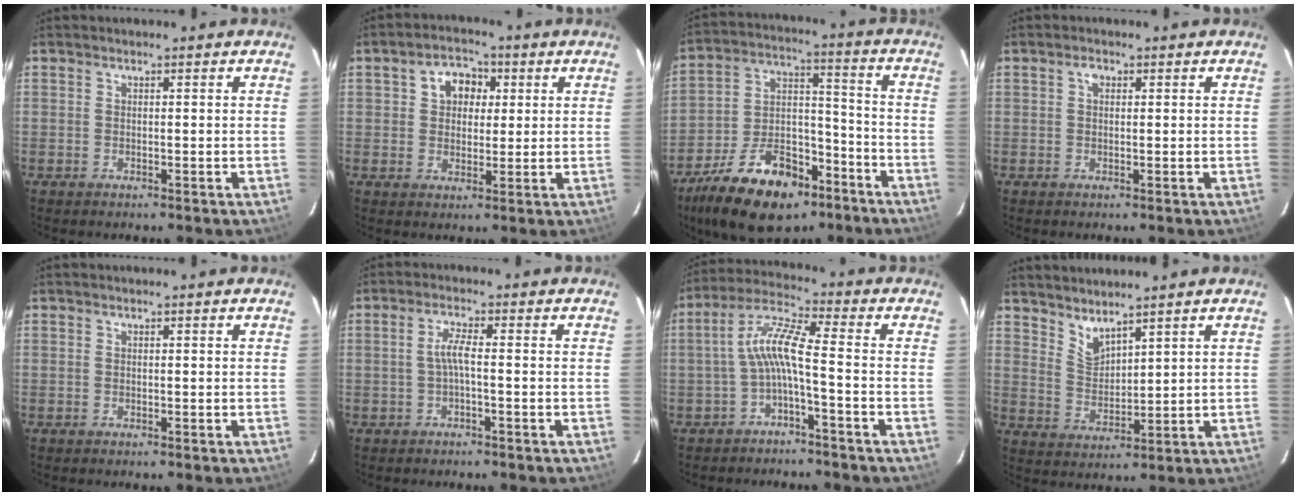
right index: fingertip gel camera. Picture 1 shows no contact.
{"total": 6.3, "force": [1.9, 5.0, 3.5], "torque": [-0.054, 0.022, 0.032]}
{"total": 19.8, "force": [-12.5, 10.4, 11.3], "torque": [-0.224, 0.015, -0.198]}
{"total": 1.3, "force": [0.4, 0.9, 0.8], "torque": [-0.012, 0.007, 0.006]}
{"total": 0.0}
{"total": 2.6, "force": [-0.8, -0.1, 2.5], "torque": [-0.051, 0.003, -0.014]}
{"total": 7.1, "force": [-2.3, 0.3, 6.7], "torque": [-0.161, 0.018, -0.044]}
{"total": 5.1, "force": [4.5, 1.2, 2.0], "torque": [-0.035, -0.007, 0.090]}